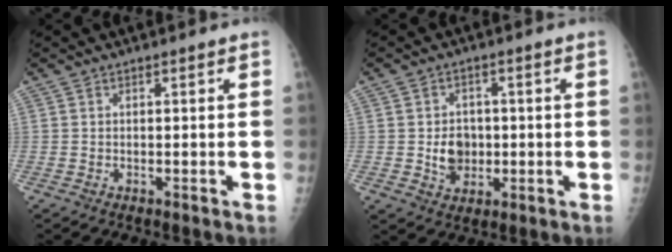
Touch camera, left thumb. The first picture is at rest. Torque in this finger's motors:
{"motor_torque": [0.82, 1.02, 0.41, -0.04, 0.05]}